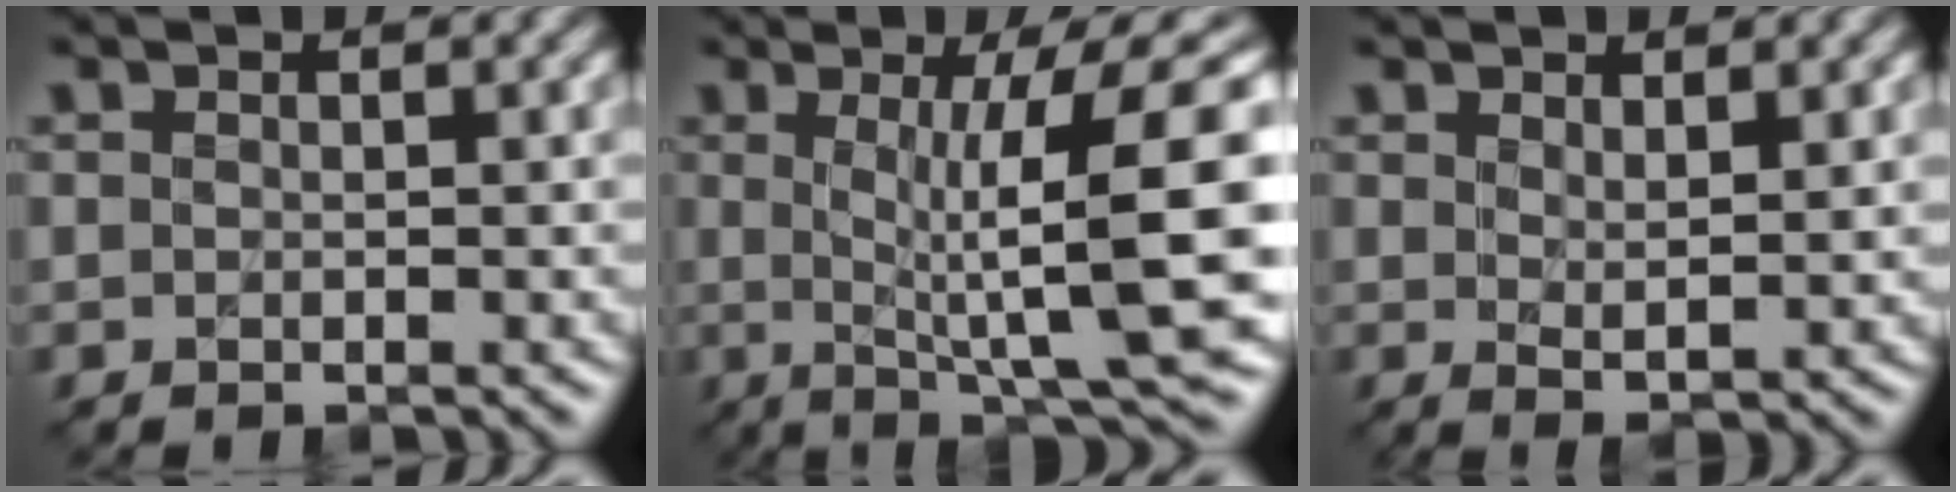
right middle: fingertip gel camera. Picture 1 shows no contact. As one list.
[{"total": 11.9, "force": [1.0, 2.2, 11.6], "torque": [-0.157, 0.005, 0.019]}, {"total": 1.7, "force": [1.2, 0.2, 1.1], "torque": [-0.019, -0.003, 0.022]}]